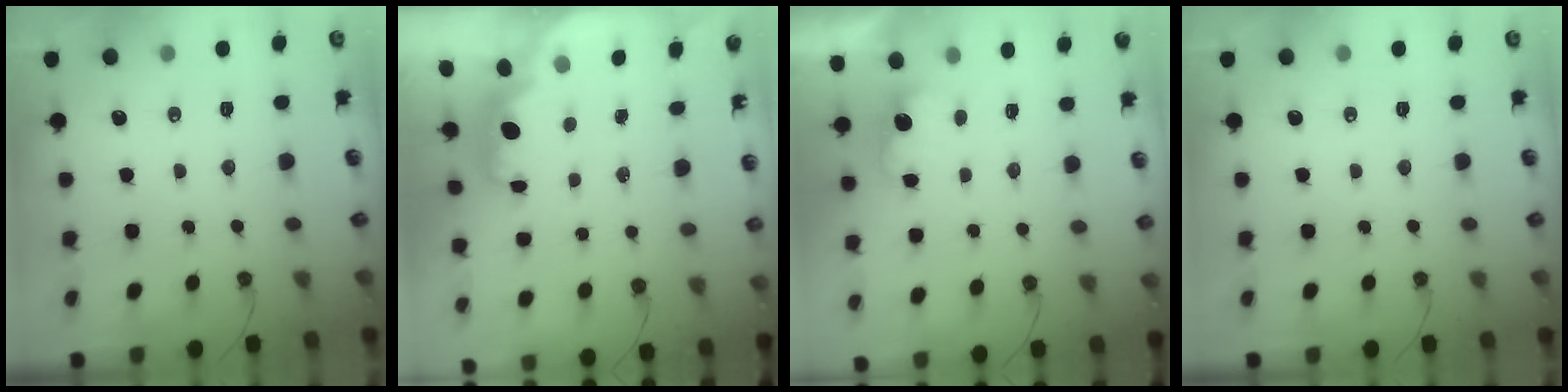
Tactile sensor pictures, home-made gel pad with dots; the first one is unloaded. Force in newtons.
{"total": 2.2, "press": 2.1, "slide": 0.7}
{"total": 2.8, "press": 2.7, "slide": 0.9}
{"total": 0.0}